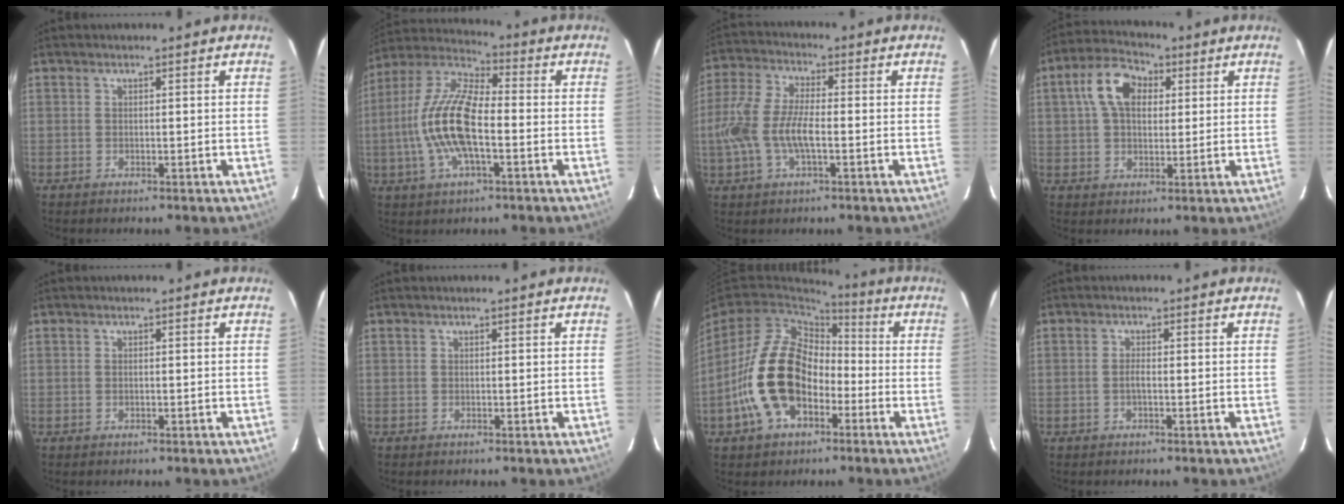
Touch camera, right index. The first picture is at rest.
{"total": 15.8, "force": [-2.8, 6.1, 14.3], "torque": [-0.292, 0.003, -0.064]}
{"total": 11.3, "force": [-2.2, 4.5, 10.2], "torque": [-0.224, 0.002, -0.045]}
{"total": 9.7, "force": [2.8, 6.2, 6.9], "torque": [-0.135, 0.033, 0.045]}
{"total": 0.5, "force": [-0.1, 0.2, 0.5], "torque": [-0.010, -0.001, -0.003]}
{"total": 0.0}
{"total": 15.7, "force": [-5.0, 10.3, 10.8], "torque": [-0.218, 0.017, -0.085]}
{"total": 1.5, "force": [-0.5, 0.3, 1.4], "torque": [-0.027, 0.000, -0.011]}